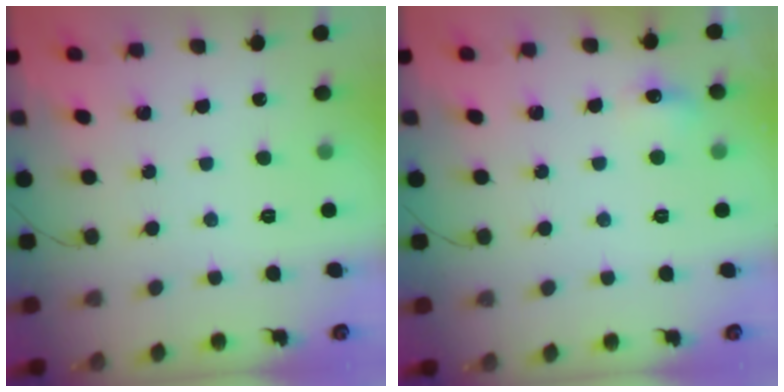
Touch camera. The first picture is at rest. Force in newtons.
{"total": 6.2, "press": 5.9, "slide": 1.8}